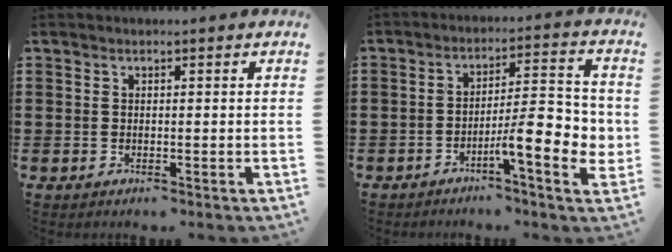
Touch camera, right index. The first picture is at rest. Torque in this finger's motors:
{"motor_torque": [2.14, 0.00, 0.53, 0.08]}